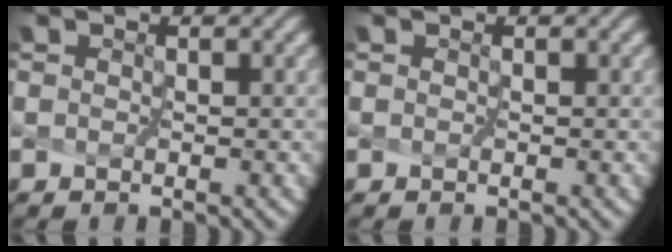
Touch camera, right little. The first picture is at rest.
{"total": 0.0}